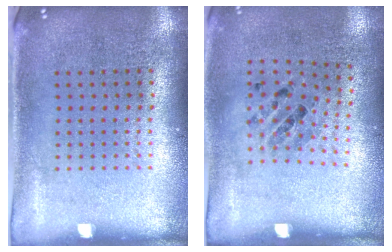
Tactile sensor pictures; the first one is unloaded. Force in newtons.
{"total": 1.0, "press": 0.8, "slide": 0.6}